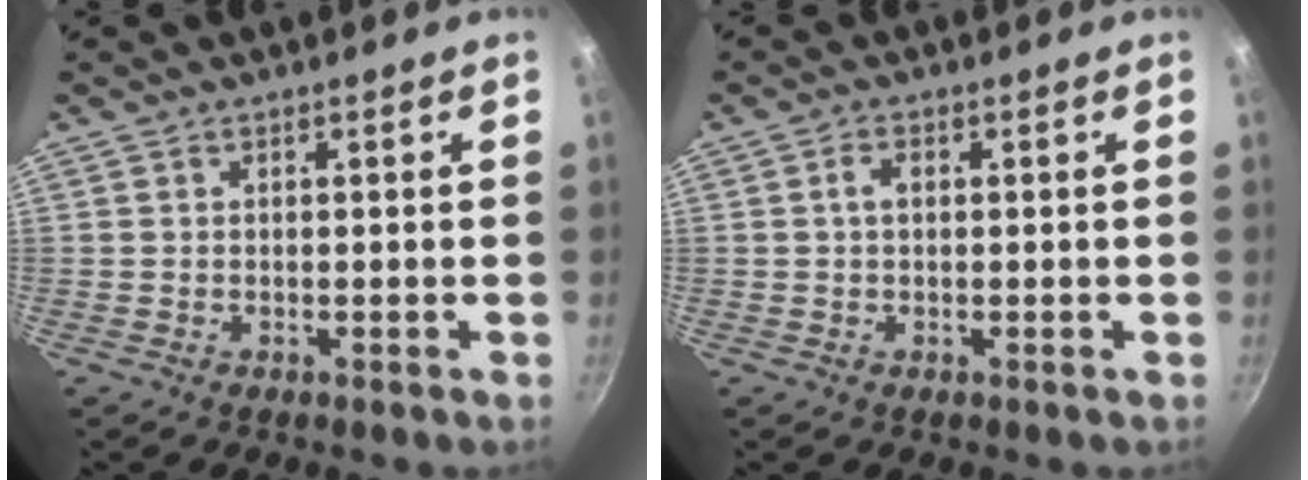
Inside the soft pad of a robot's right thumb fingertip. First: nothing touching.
{"total": 2.2, "force": [0.3, 1.4, 1.7], "torque": [-0.026, 0.007, 0.004]}